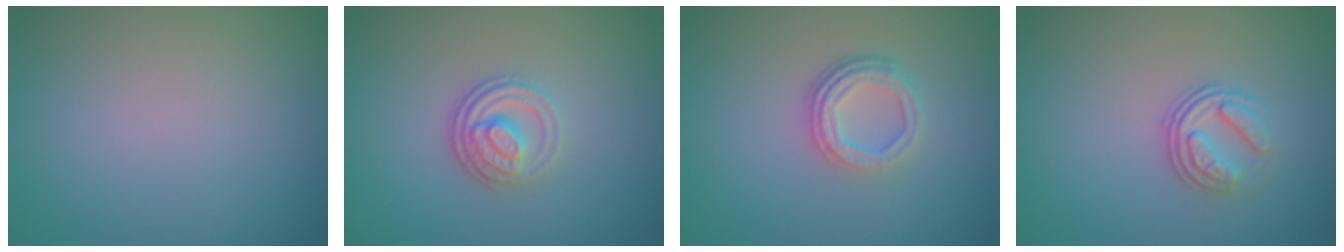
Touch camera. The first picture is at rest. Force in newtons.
{"total": 3.3, "press": 2.7, "slide": 2.0}
{"total": 3.5, "press": 2.6, "slide": 2.4}
{"total": 3.4, "press": 2.3, "slide": 2.5}